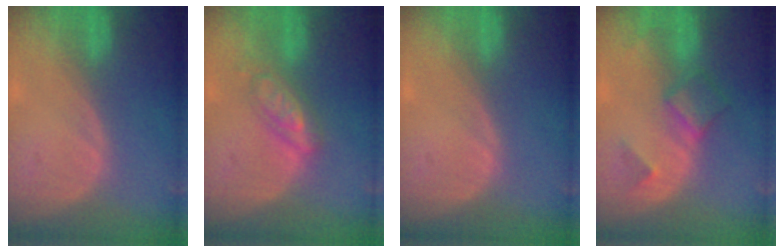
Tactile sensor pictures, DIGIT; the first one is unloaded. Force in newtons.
{"total": 5.0, "press": 5.0, "slide": 0.2}
{"total": 0.0}
{"total": 4.7, "press": 4.7, "slide": 0.1}